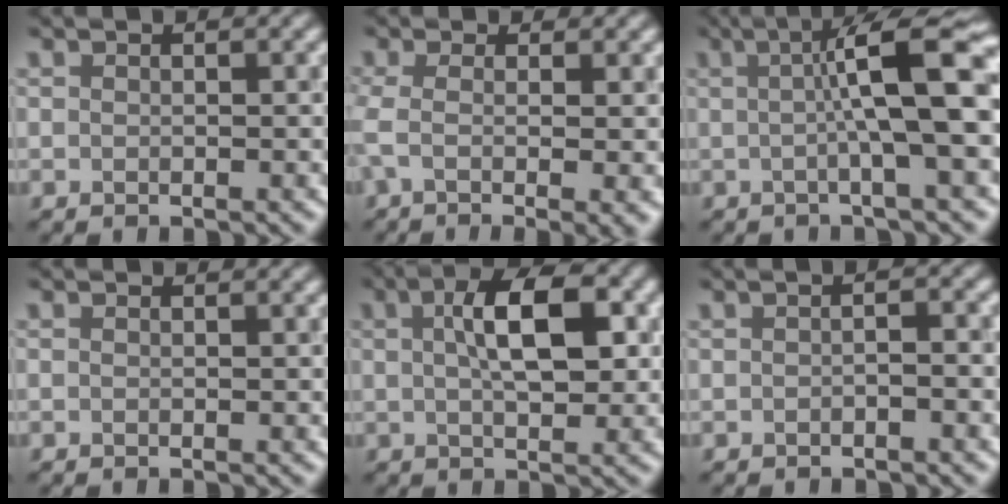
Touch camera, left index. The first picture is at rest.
{"total": 5.1, "force": [-0.9, 1.7, 4.8], "torque": [-0.072, -0.016, -0.015]}
{"total": 9.0, "force": [0.9, 1.5, 8.8], "torque": [-0.105, 0.014, 0.005]}
{"total": 0.0}
{"total": 6.4, "force": [1.4, 2.7, 5.6], "torque": [-0.085, 0.009, 0.019]}
{"total": 1.3, "force": [-0.5, 0.3, 1.1], "torque": [-0.012, 0.000, -0.013]}